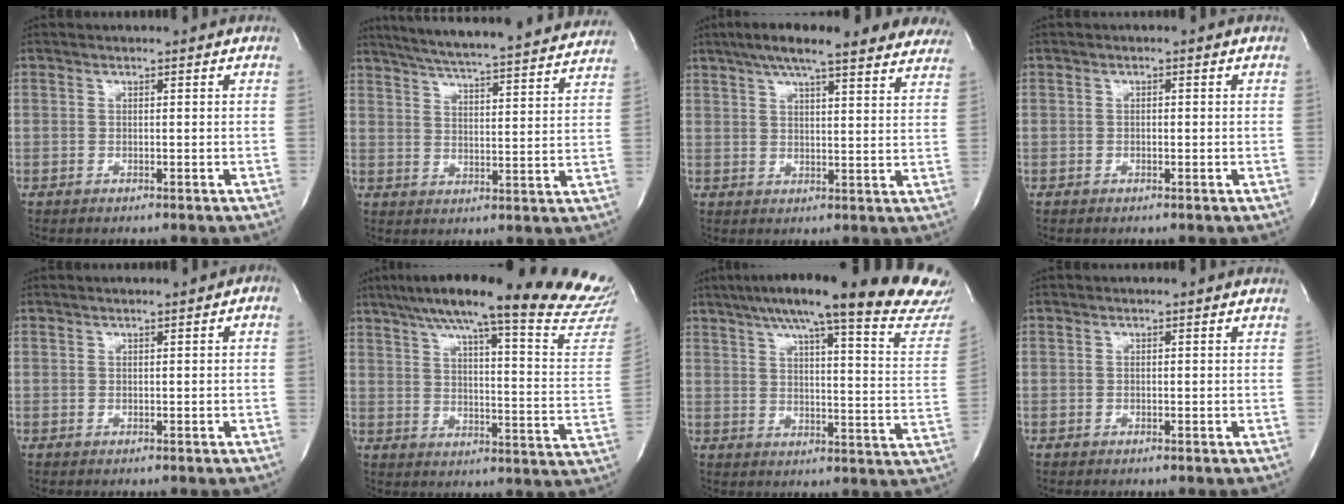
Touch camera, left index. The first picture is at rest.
{"total": 26.2, "force": [23.9, 1.4, 10.6], "torque": [-0.177, -0.027, 0.304]}
{"total": 21.2, "force": [17.3, 3.9, 11.7], "torque": [-0.175, 0.034, 0.213]}
{"total": 0.6, "force": [-0.1, 0.3, 0.4], "torque": [-0.008, 0.000, -0.003]}
{"total": 1.0, "force": [0.0, 0.4, 1.0], "torque": [-0.009, 0.006, -0.003]}
{"total": 29.9, "force": [26.5, 0.7, 13.9], "torque": [-0.193, -0.086, 0.324]}
{"total": 29.1, "force": [24.4, 1.6, 15.6], "torque": [-0.199, -0.055, 0.298]}
{"total": 0.0}